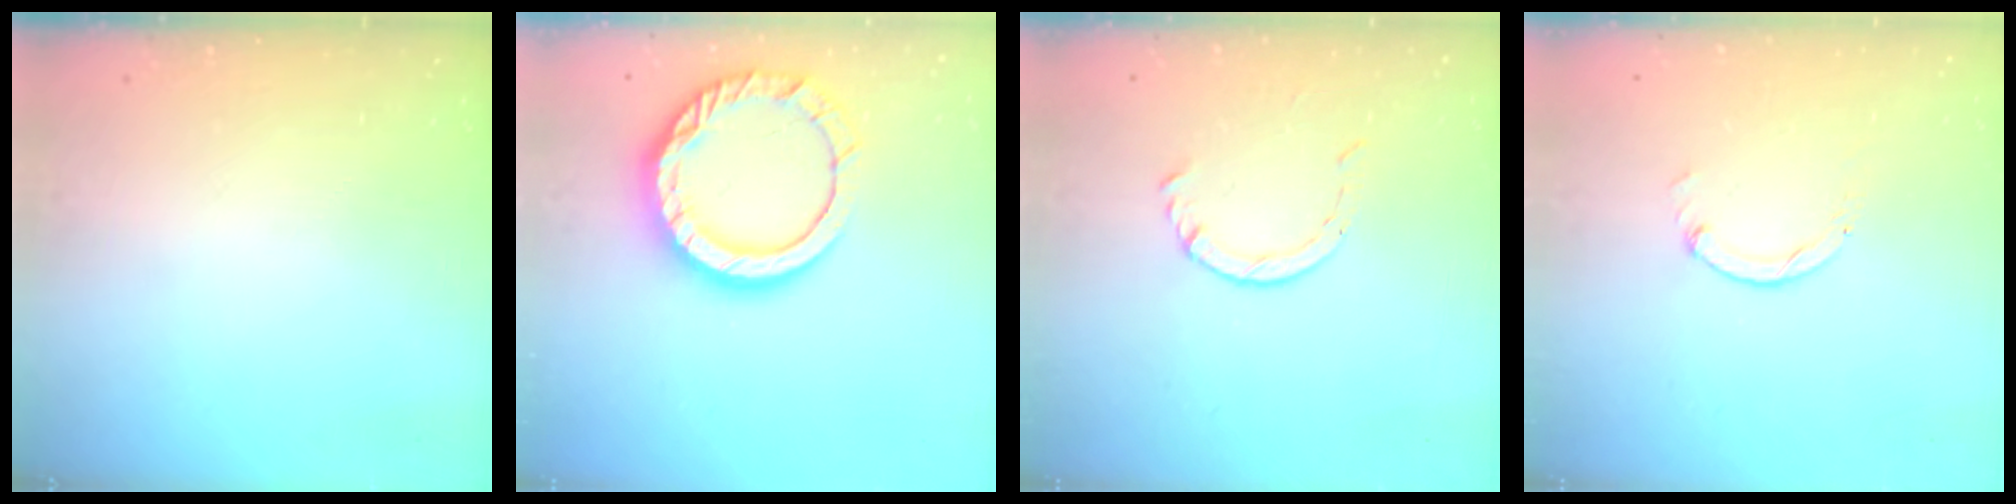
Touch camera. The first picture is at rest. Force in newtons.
{"total": 15.3, "press": 15.2, "slide": 1.3}
{"total": 3.0, "press": 2.9, "slide": 0.3}
{"total": 0.0}